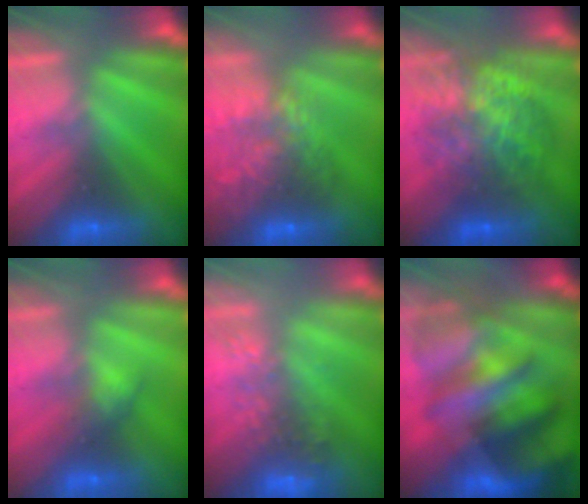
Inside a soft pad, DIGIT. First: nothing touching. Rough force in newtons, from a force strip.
{"total": 10.5}
{"total": 6.9}
{"total": 2.9}
{"total": 5.8}
{"total": 7.7}